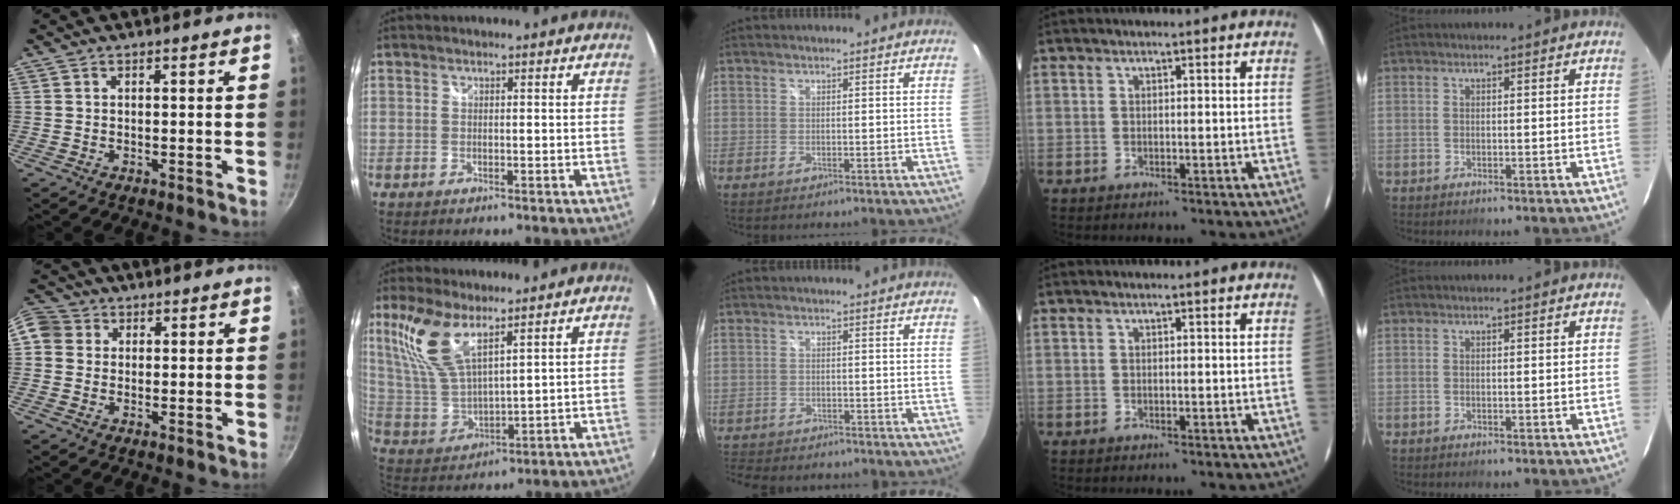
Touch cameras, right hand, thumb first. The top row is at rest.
{"thumb": {"total": 8.2, "force": [1.3, 7.4, 3.3], "torque": [-0.059, 0.019, 0.009]}, "index": {"total": 12.0, "force": [7.3, 4.2, 8.5], "torque": [-0.181, 0.009, 0.158]}, "middle": {"total": 7.0, "force": [-6.3, 2.3, 2.1], "torque": [-0.065, -0.018, -0.103]}}